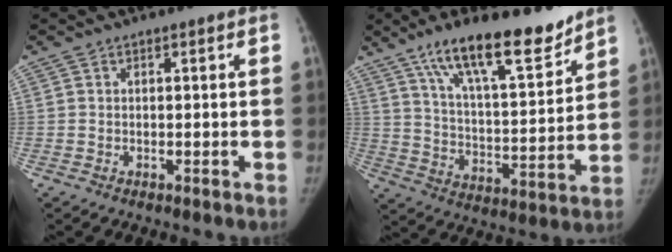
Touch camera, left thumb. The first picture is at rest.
{"total": 18.5, "force": [13.4, 4.9, 11.7], "torque": [-0.160, -0.075, 0.229]}